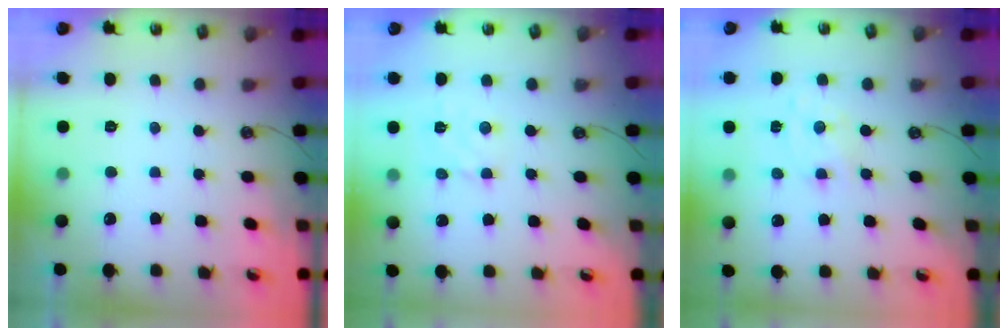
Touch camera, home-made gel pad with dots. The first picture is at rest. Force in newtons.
{"total": 2.8, "press": 2.8, "slide": 0.4}
{"total": 1.5, "press": 1.5, "slide": 0.3}